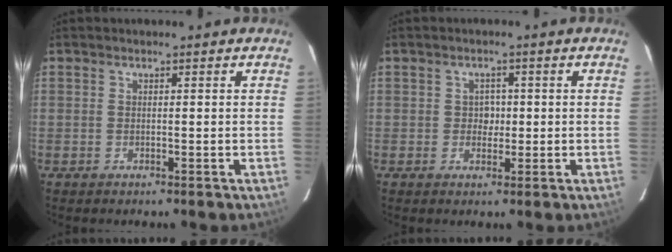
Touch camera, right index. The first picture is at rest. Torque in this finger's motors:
{"motor_torque": [0.11, 0.06, 0.08, 0.02]}